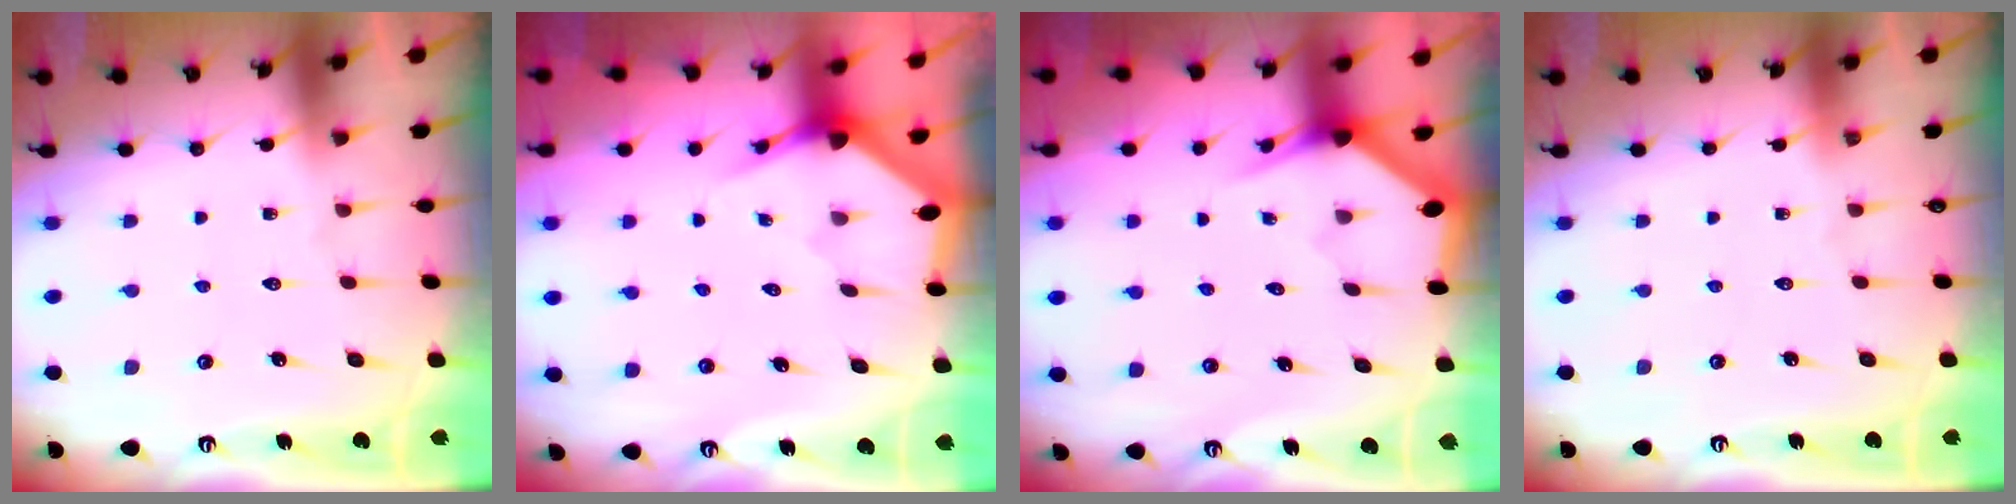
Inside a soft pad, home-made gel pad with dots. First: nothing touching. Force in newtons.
{"total": 2.9, "press": 2.9, "slide": 0.2}
{"total": 3.2, "press": 3.2, "slide": 0.2}
{"total": 0.0}